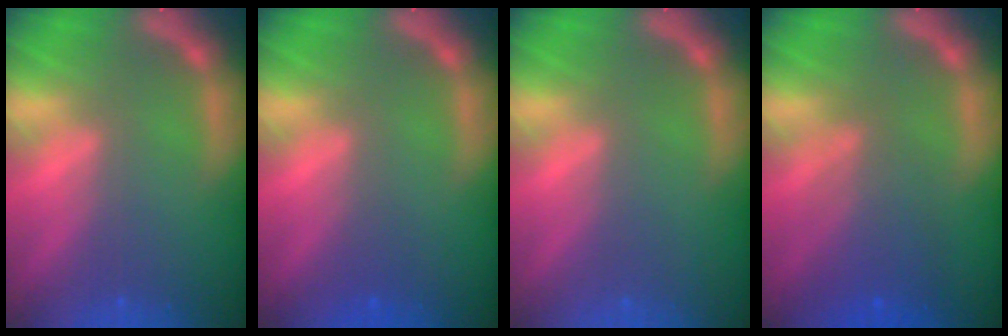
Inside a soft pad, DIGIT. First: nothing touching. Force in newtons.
{"total": 0.9}
{"total": 0.0}
{"total": 4.5}